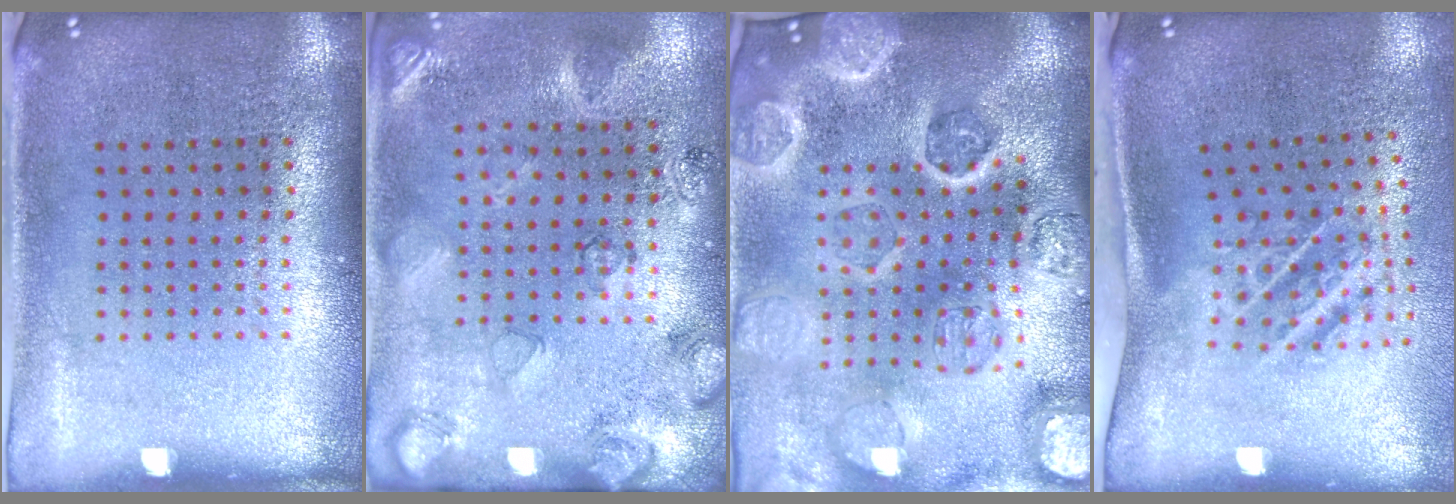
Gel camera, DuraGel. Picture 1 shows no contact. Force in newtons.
{"total": 2.6, "press": 1.8, "slide": 1.9}
{"total": 5.4, "press": 4.6, "slide": 2.8}
{"total": 2.0, "press": 1.2, "slide": 1.6}